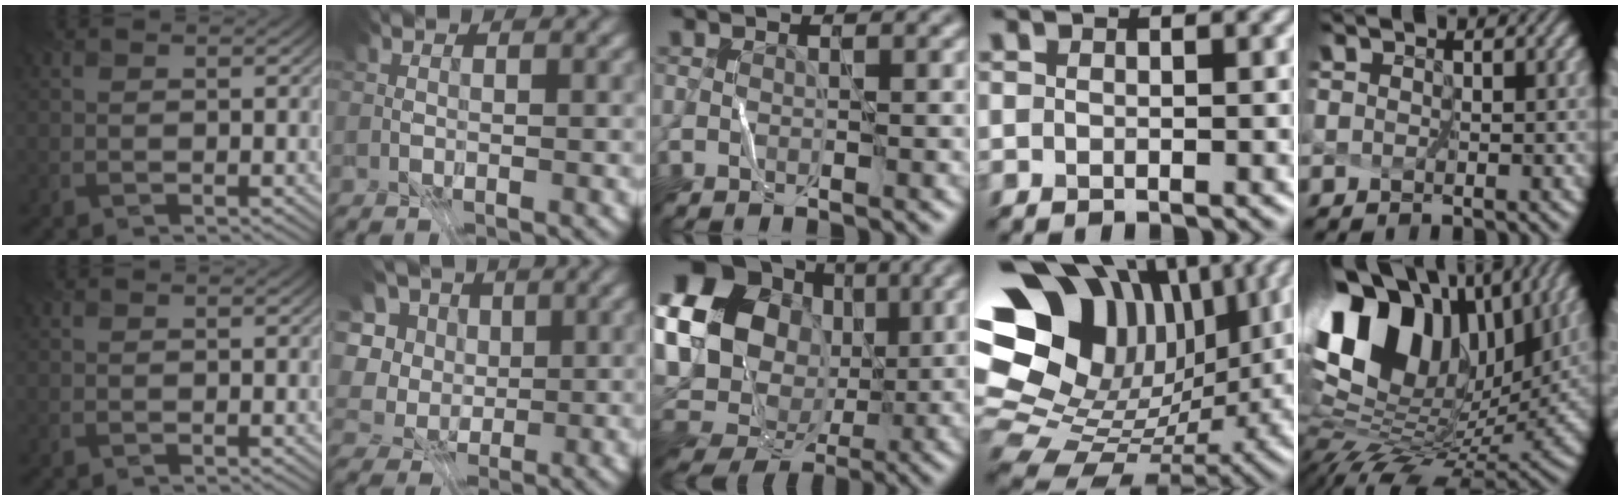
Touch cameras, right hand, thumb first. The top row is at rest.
{"index": {"total": 5.5, "force": [-0.1, 4.9, 2.5], "torque": [-0.094, 0.018, -0.011]}, "middle": {"total": 21.9, "force": [3.6, 19.0, 10.2], "torque": [-0.237, 0.031, 0.037]}, "ring": {"total": 17.7, "force": [6.3, 13.0, 10.2], "torque": [-0.211, 0.031, 0.141]}, "little": {"total": 16.6, "force": [4.6, 10.6, 12.0], "torque": [-0.221, 0.016, 0.117]}}